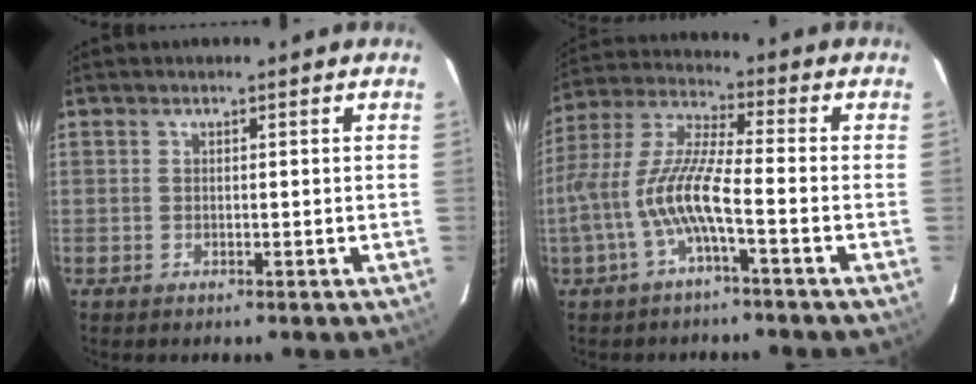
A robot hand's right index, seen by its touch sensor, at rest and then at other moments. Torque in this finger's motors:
{"motor_torque": [1.16, -0.93, 0.93, 0.21]}